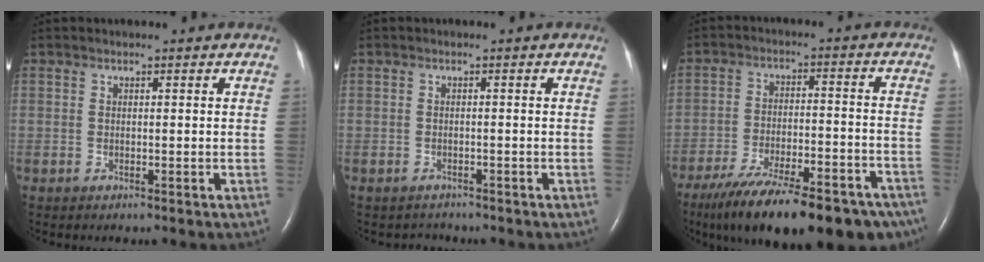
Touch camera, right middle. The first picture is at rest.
{"total": 1.4, "force": [-1.2, 0.6, -0.4], "torque": [-0.001, -0.002, -0.017]}
{"total": 25.5, "force": [-19.3, 7.0, 15.0], "torque": [-0.196, -0.018, -0.273]}